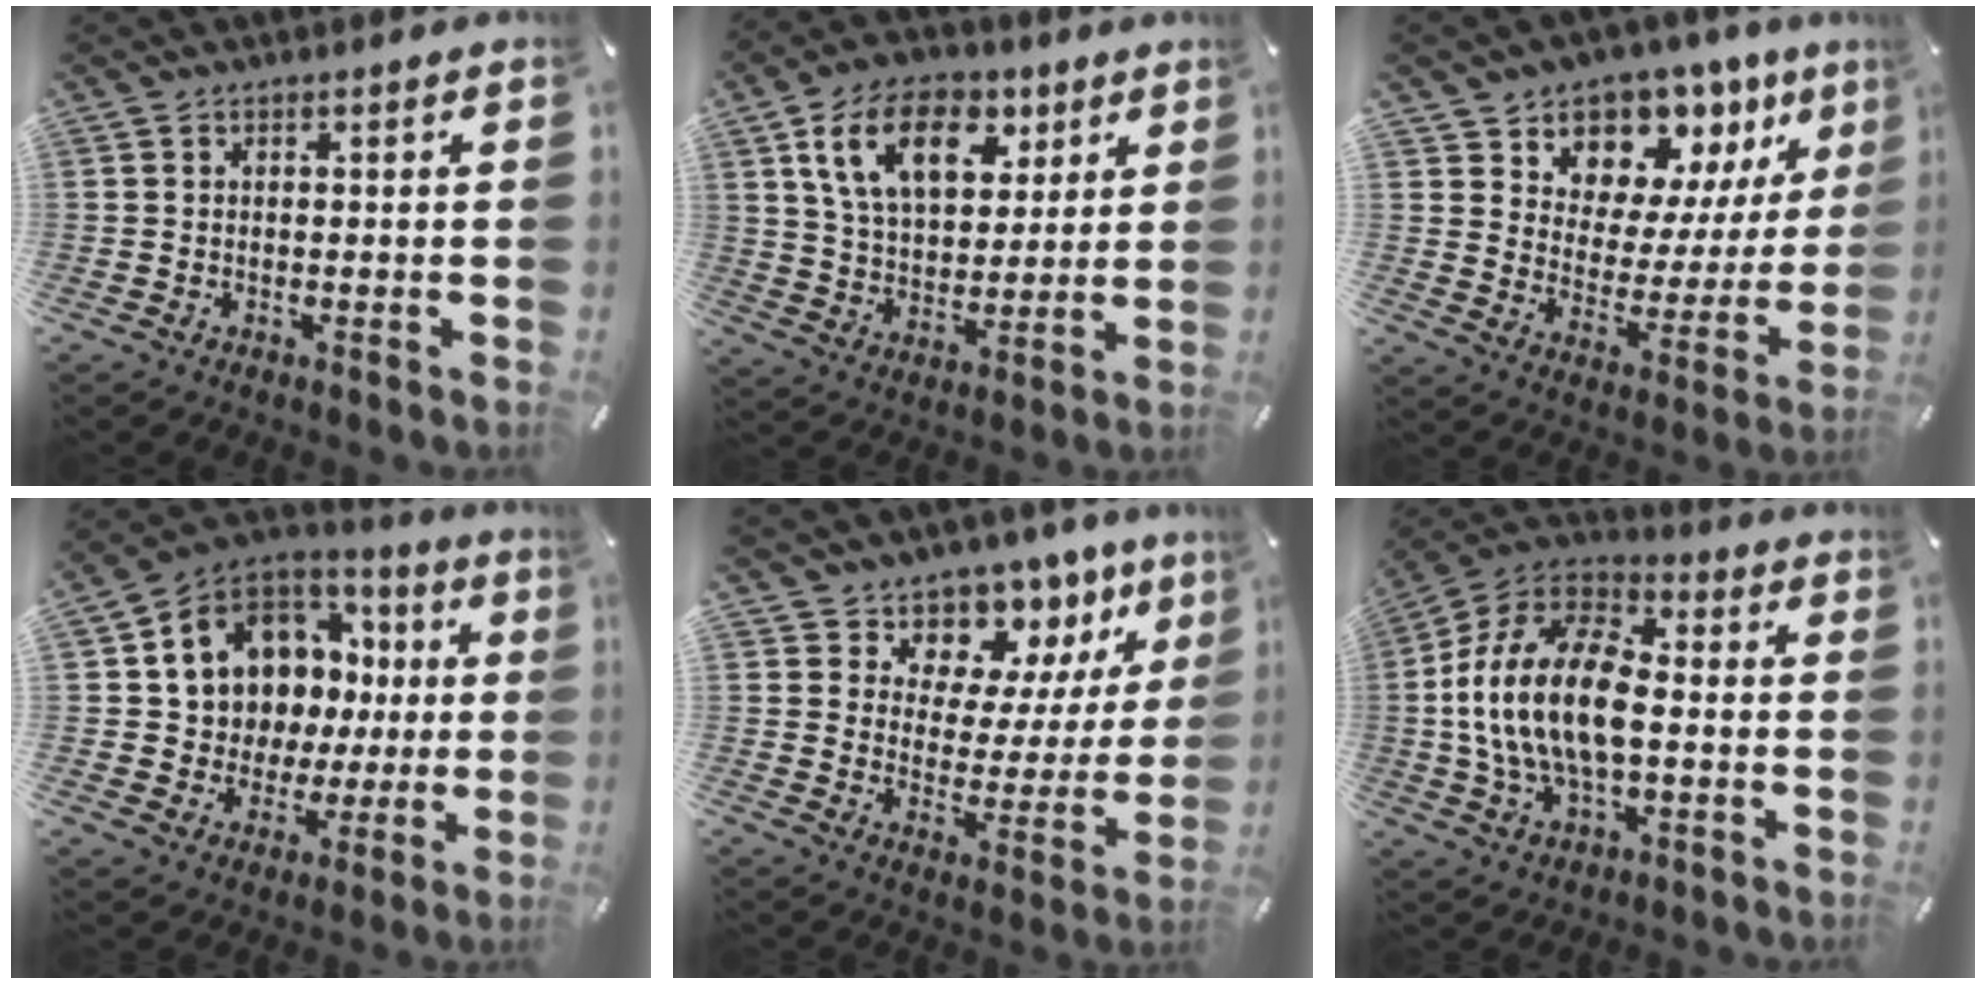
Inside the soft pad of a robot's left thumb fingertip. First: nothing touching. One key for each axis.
{"total": 15.7, "fx": 7.2, "fy": 10.1, "fz": 9.7, "tx": -0.176, "ty": -0.011, "tz": 0.130}
{"total": 9.8, "fx": 7.1, "fy": 6.8, "fz": 0.5, "tx": -0.008, "ty": -0.093, "tz": 0.128}
{"total": 11.3, "fx": 3.6, "fy": 10.4, "fz": 2.7, "tx": -0.057, "ty": -0.046, "tz": 0.081}
{"total": 8.6, "fx": 6.3, "fy": 5.9, "fz": 0.0, "tx": -0.004, "ty": -0.082, "tz": 0.113}
{"total": 18.0, "fx": -1.6, "fy": 10.8, "fz": 14.2, "tx": -0.306, "ty": 0.011, "tz": -0.032}